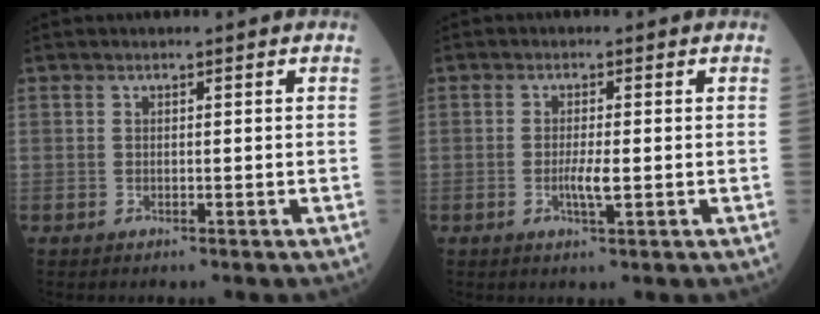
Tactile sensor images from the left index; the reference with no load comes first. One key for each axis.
{"total": 2.3, "fx": -0.5, "fy": 0.2, "fz": 2.2, "tx": -0.040, "ty": -0.004, "tz": -0.007}